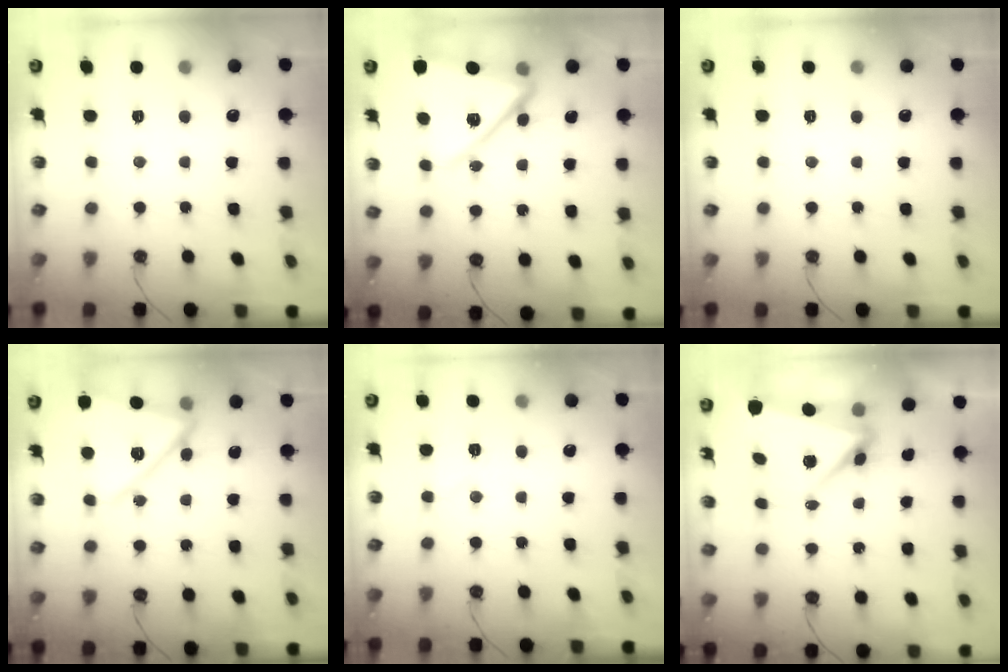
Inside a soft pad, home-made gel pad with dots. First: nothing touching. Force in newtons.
{"total": 16.0, "press": 15.9, "slide": 1.3}
{"total": 0.0}
{"total": 16.5, "press": 16.5, "slide": 1.2}
{"total": 4.6, "press": 4.5, "slide": 0.9}
{"total": 7.1, "press": 6.9, "slide": 1.7}